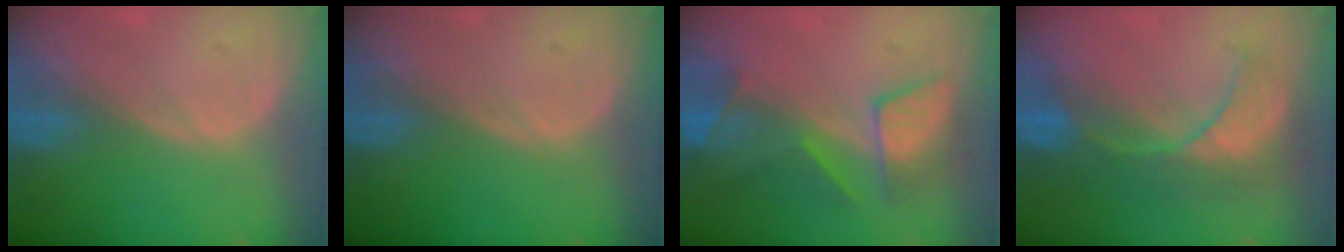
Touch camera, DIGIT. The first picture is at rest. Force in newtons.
{"total": 0.0}
{"total": 8.0, "press": 7.7, "slide": 2.2}
{"total": 8.1, "press": 8.0, "slide": 0.8}